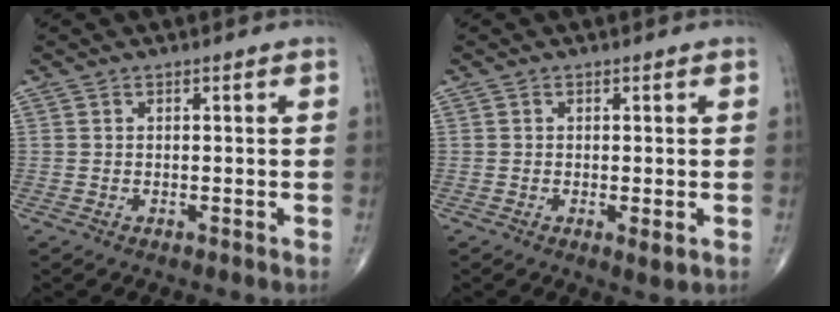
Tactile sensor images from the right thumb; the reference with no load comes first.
{"total": 2.0, "force": [-0.5, 0.5, 1.9], "torque": [-0.036, -0.009, -0.007]}